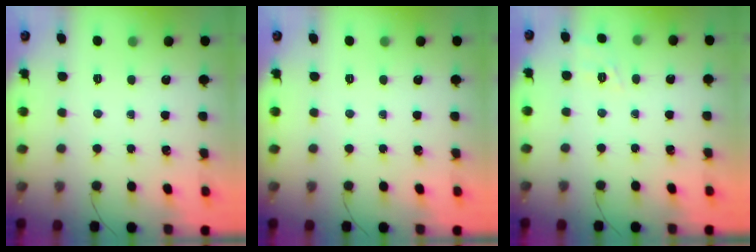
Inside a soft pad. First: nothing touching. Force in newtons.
{"total": 0.0}
{"total": 2.8, "press": 2.2, "slide": 1.7}